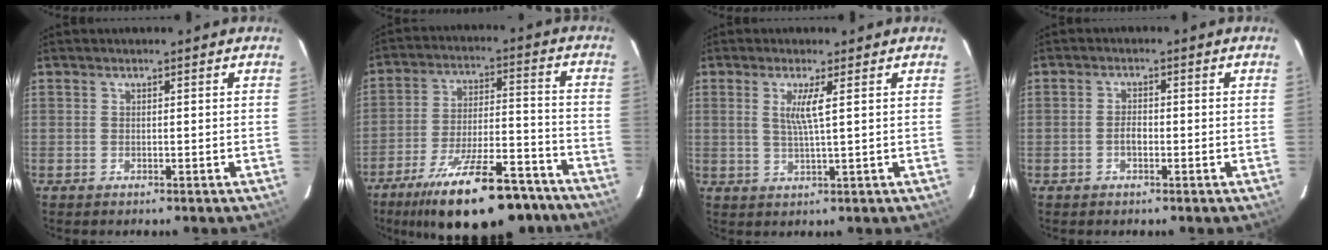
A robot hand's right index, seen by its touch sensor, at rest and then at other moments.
{"total": 23.6, "force": [-18.0, 7.5, 13.3], "torque": [-0.229, -0.015, -0.260]}
{"total": 3.8, "force": [1.1, -0.4, 3.6], "torque": [-0.070, -0.006, 0.021]}
{"total": 2.0, "force": [-0.7, 1.0, 1.5], "torque": [-0.030, 0.004, -0.014]}